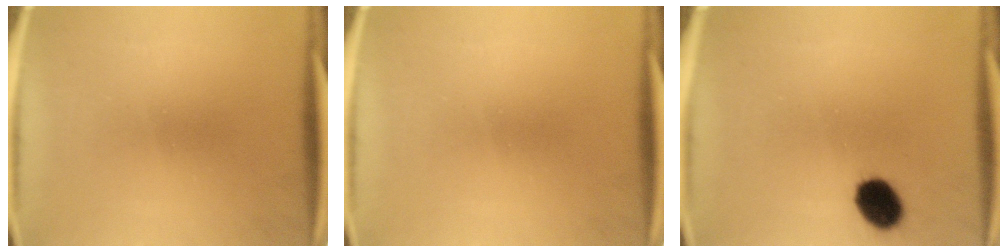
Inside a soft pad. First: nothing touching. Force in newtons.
{"total": 0.0}
{"total": 7.7}